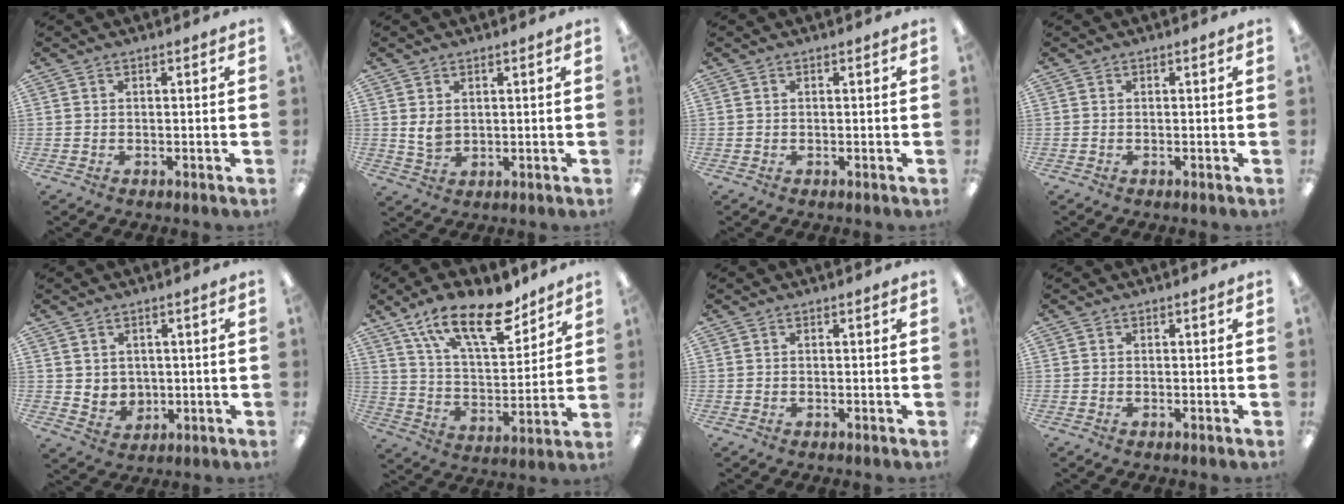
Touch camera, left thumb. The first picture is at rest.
{"total": 3.7, "force": [1.2, 2.5, 2.4], "torque": [-0.056, 0.000, 0.022]}
{"total": 0.0}
{"total": 0.0}
{"total": 4.0, "force": [2.4, 3.3, 0.3], "torque": [-0.002, -0.014, 0.043]}
{"total": 19.4, "force": [13.2, 7.7, 12.1], "torque": [-0.202, -0.068, 0.224]}
{"total": 0.0}
{"total": 0.0}